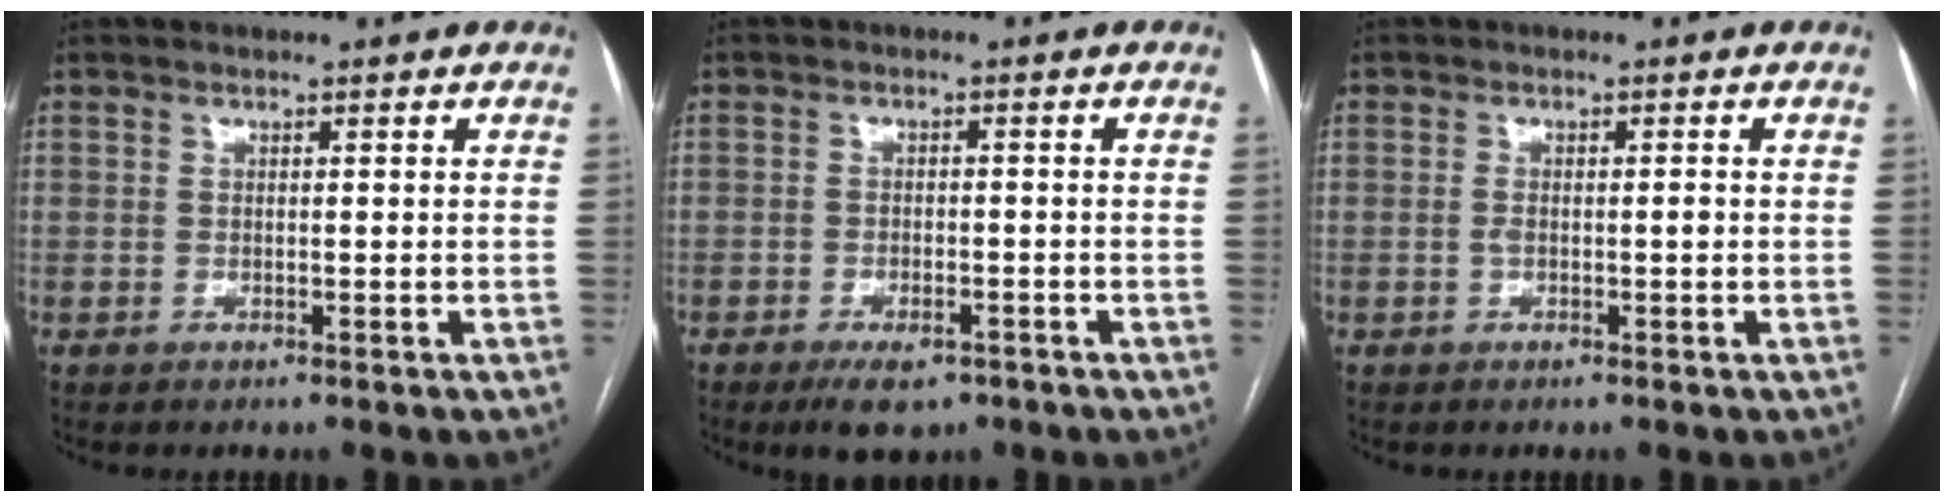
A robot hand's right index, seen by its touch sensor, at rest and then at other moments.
{"total": 5.2, "force": [-3.5, 2.3, 3.1], "torque": [-0.049, -0.002, -0.048]}
{"total": 1.8, "force": [-0.3, 0.5, 1.7], "torque": [-0.034, 0.004, -0.001]}